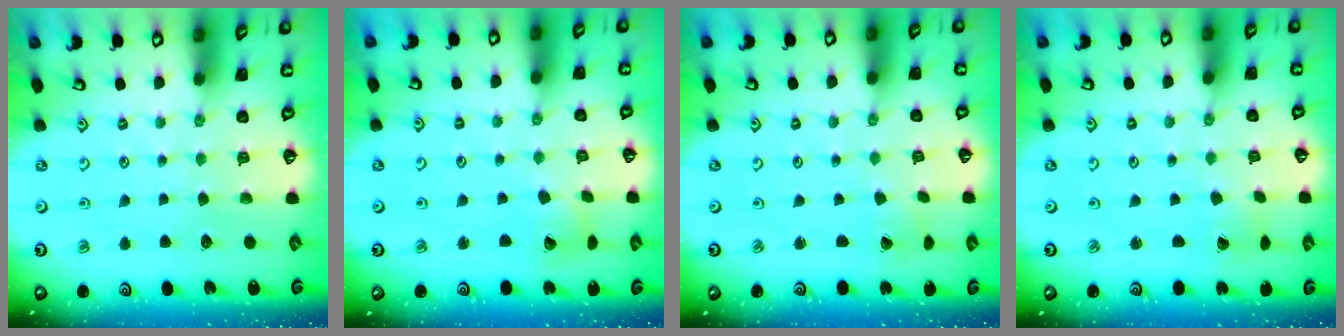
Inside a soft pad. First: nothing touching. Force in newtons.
{"total": 6.4, "press": 6.4, "slide": 0.9}
{"total": 0.6, "press": 0.6, "slide": 0.0}
{"total": 0.8, "press": 0.8, "slide": 0.1}